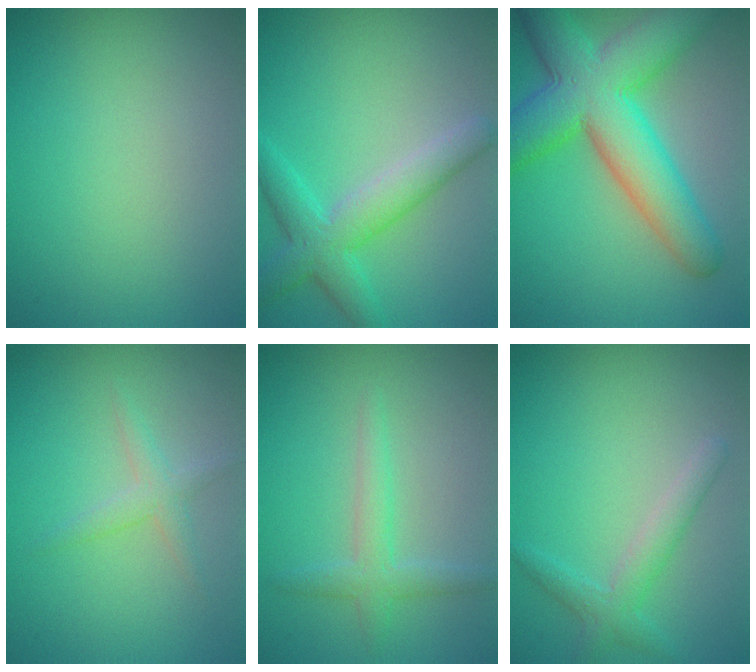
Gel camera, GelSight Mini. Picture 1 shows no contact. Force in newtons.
{"total": 4.8, "press": 4.8, "slide": 0.2}
{"total": 10.5, "press": 10.5, "slide": 0.2}
{"total": 1.6, "press": 1.6, "slide": 0.1}
{"total": 2.2, "press": 2.2, "slide": 0.0}
{"total": 2.4, "press": 2.4, "slide": 0.2}